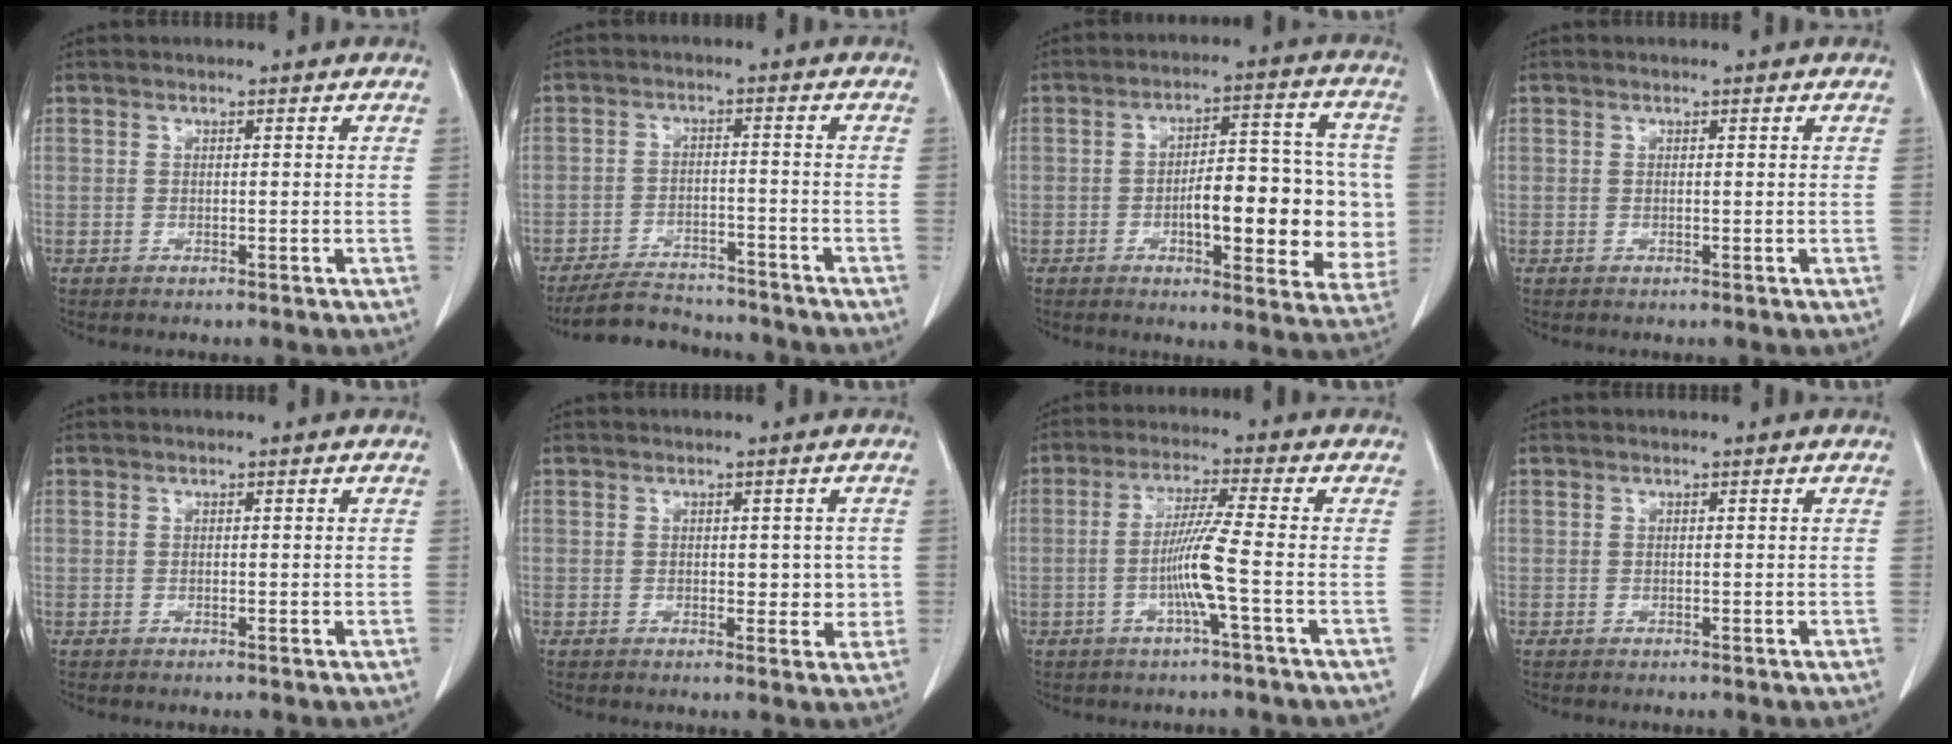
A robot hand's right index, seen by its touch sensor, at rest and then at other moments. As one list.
[{"total": 9.0, "force": [-8.5, 2.4, 1.8], "torque": [-0.025, 0.004, -0.134]}, {"total": 15.5, "force": [-2.1, 5.3, 14.4], "torque": [-0.182, 0.025, -0.023]}, {"total": 0.0}, {"total": 0.6, "force": [0.0, 0.4, 0.4], "torque": [-0.004, 0.002, 0.002]}, {"total": 3.9, "force": [0.0, 2.4, 3.1], "torque": [-0.026, 0.005, 0.005]}, {"total": 6.9, "force": [-1.8, -1.2, 6.5], "torque": [-0.132, -0.002, -0.037]}, {"total": 0.0}]